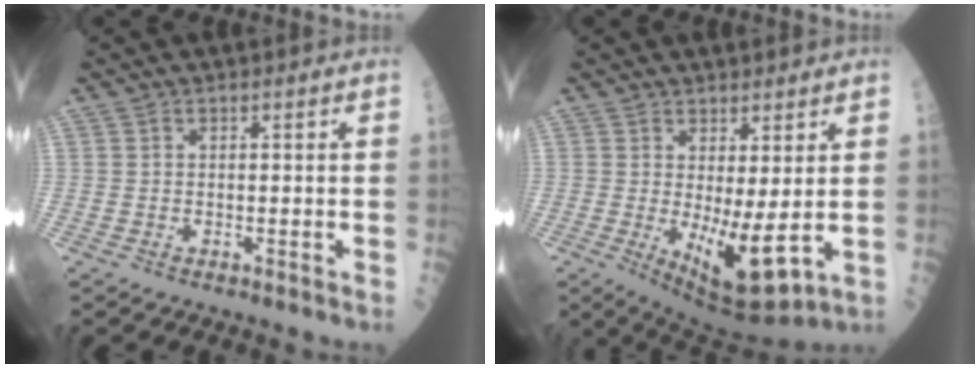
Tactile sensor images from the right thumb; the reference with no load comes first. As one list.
[{"total": 10.8, "force": [-0.5, 3.6, 10.1], "torque": [-0.157, -0.021, 0.009]}]